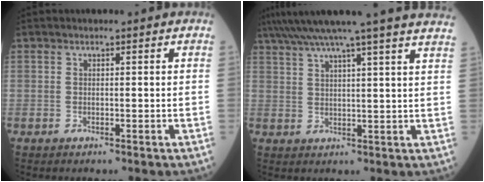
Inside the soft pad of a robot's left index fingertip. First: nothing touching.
{"total": 20.6, "force": [17.9, -1.9, 10.0], "torque": [-0.178, -0.012, 0.234]}